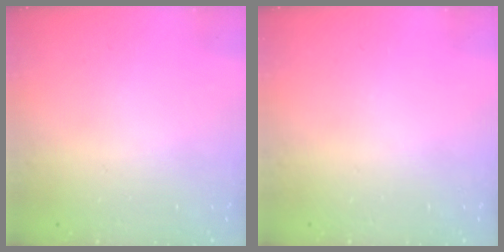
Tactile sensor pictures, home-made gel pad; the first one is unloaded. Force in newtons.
{"total": 0.0}